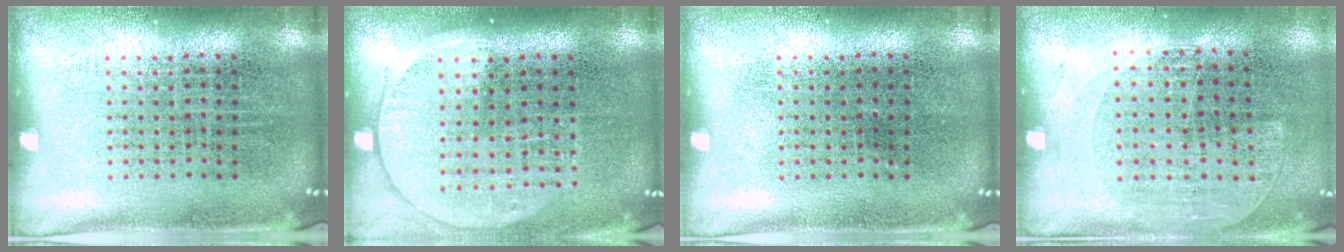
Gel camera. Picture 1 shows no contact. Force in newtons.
{"total": 1.4, "press": 1.3, "slide": 0.6}
{"total": 0.0}
{"total": 1.3, "press": 1.0, "slide": 0.7}